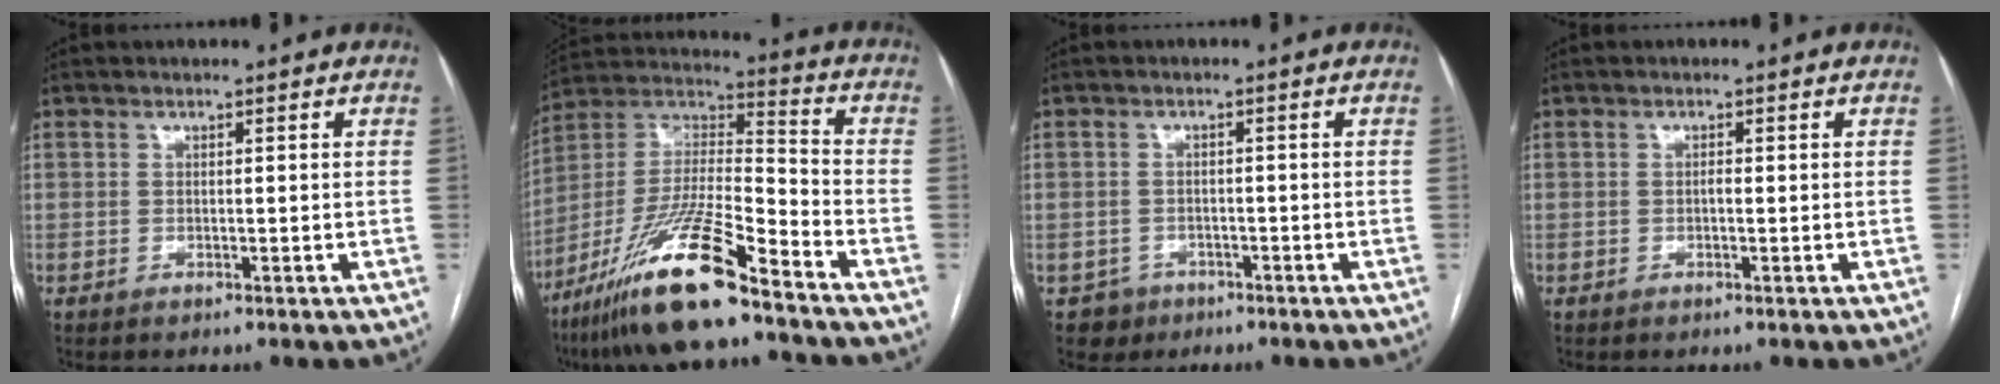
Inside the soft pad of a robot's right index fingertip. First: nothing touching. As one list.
[{"total": 18.3, "force": [-12.7, 1.6, 13.1], "torque": [-0.275, -0.020, -0.232]}, {"total": 3.1, "force": [-1.6, 2.6, -0.3], "torque": [0.009, 0.013, -0.025]}, {"total": 0.5, "force": [-0.1, 0.2, 0.5], "torque": [-0.009, 0.001, -0.002]}]